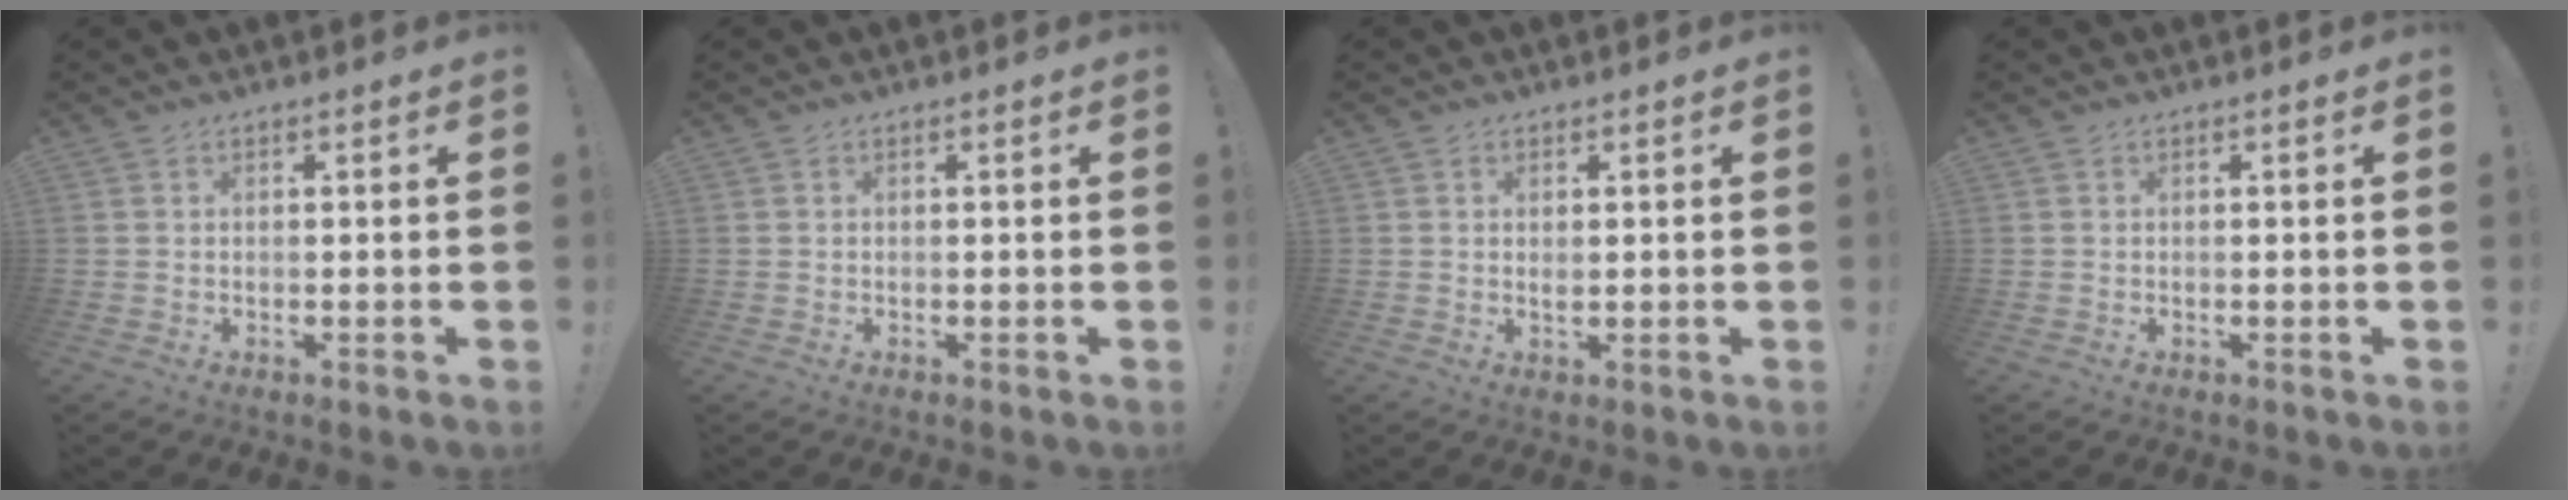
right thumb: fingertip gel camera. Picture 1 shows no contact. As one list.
[{"total": 0.0}, {"total": 1.1, "force": [0.4, 0.5, 0.9], "torque": [-0.011, -0.003, 0.006]}, {"total": 0.0}]